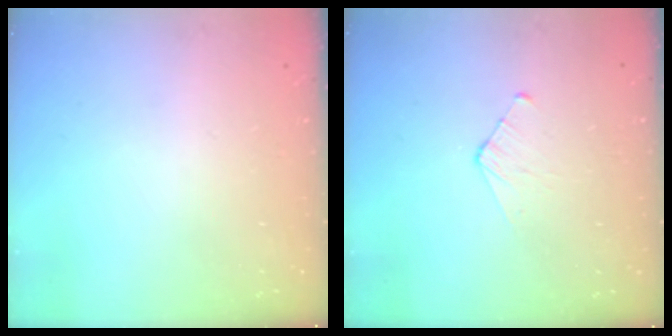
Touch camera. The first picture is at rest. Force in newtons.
{"total": 2.8, "press": 2.7, "slide": 0.3}